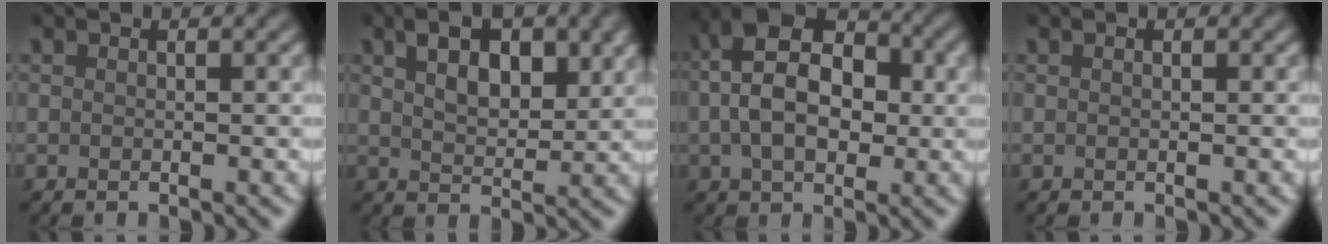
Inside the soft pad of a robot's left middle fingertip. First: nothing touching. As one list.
[{"total": 5.2, "force": [2.4, 2.6, 3.9], "torque": [-0.066, 0.004, 0.041]}, {"total": 8.8, "force": [0.5, 5.5, 6.8], "torque": [-0.125, 0.021, 0.001]}, {"total": 0.0}]